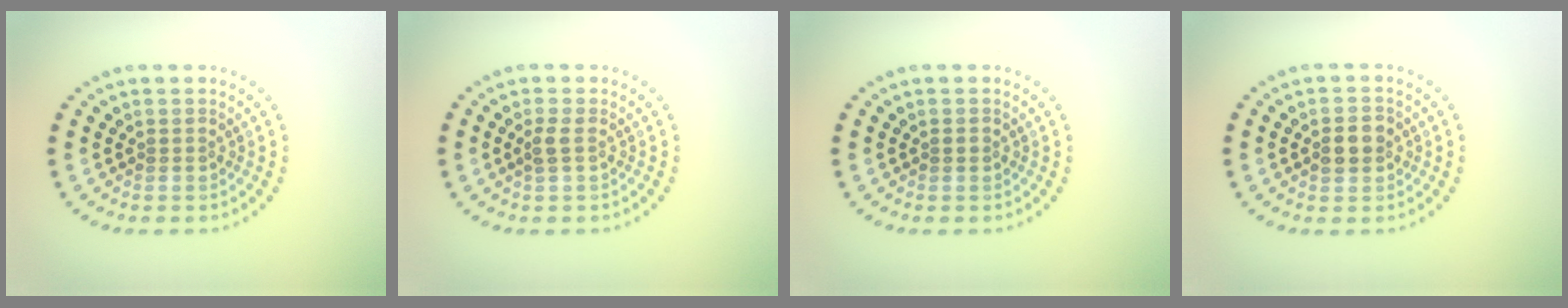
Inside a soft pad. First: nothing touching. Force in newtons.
{"total": 1.0, "press": 0.9, "slide": 0.3}
{"total": 0.5, "press": 0.5, "slide": 0.2}
{"total": 2.1, "press": 2.1, "slide": 0.2}